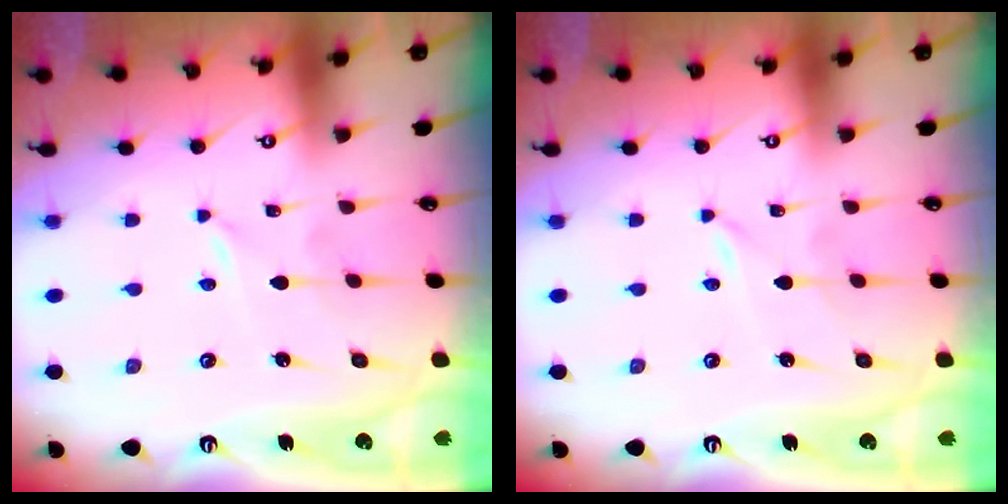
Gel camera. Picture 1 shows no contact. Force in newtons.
{"total": 0.0}